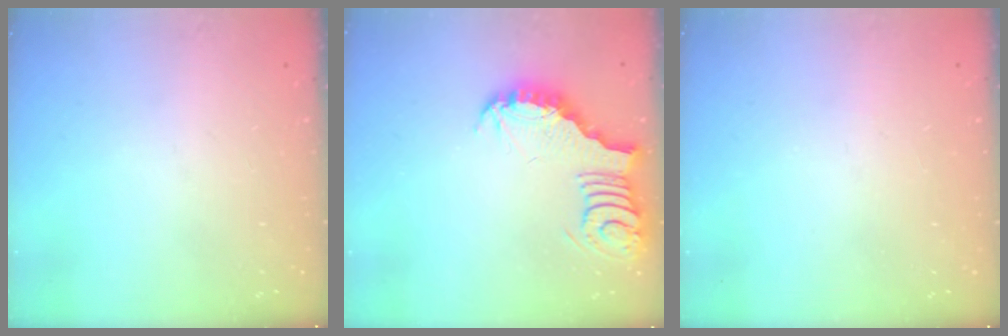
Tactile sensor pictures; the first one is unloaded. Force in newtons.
{"total": 3.5, "press": 3.4, "slide": 0.5}
{"total": 0.0}